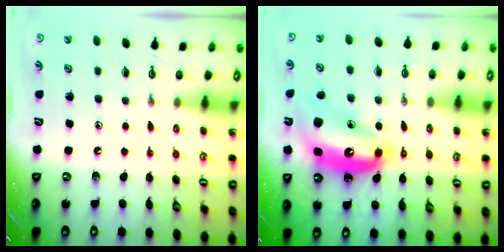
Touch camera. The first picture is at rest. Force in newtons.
{"total": 14.6, "press": 14.5, "slide": 0.8}